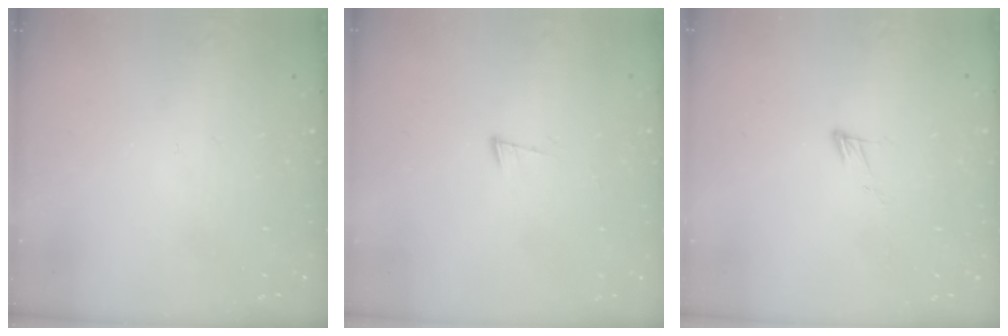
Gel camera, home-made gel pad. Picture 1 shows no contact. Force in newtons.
{"total": 3.5, "press": 3.5, "slide": 0.5}
{"total": 4.0, "press": 4.0, "slide": 0.3}